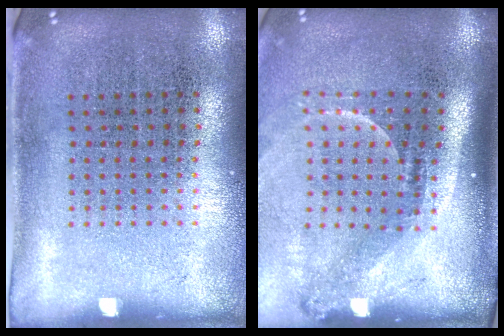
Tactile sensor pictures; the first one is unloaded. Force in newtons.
{"total": 2.2, "press": 1.5, "slide": 1.6}